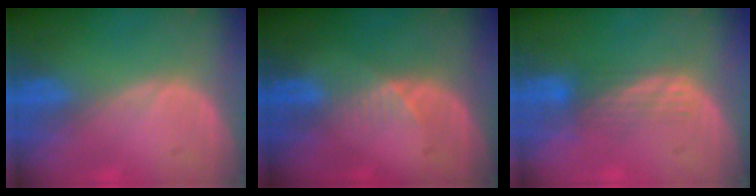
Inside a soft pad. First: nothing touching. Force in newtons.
{"total": 2.6, "press": 2.2, "slide": 1.4}
{"total": 3.6, "press": 3.1, "slide": 1.9}